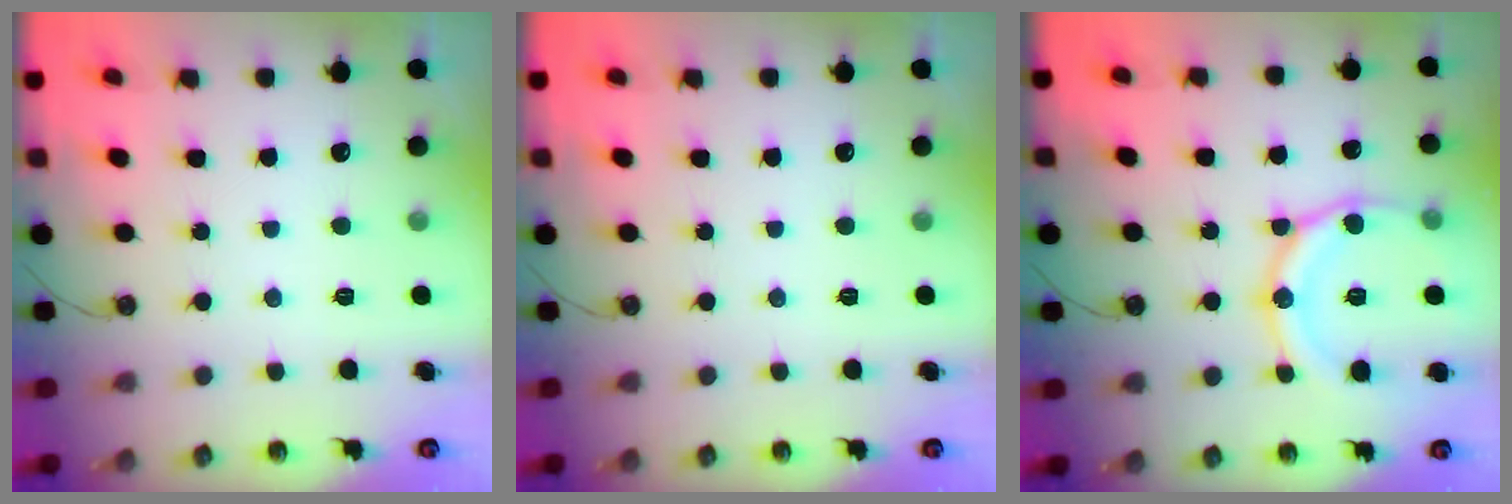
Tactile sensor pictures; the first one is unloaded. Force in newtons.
{"total": 0.0}
{"total": 15.9, "press": 15.9, "slide": 1.5}